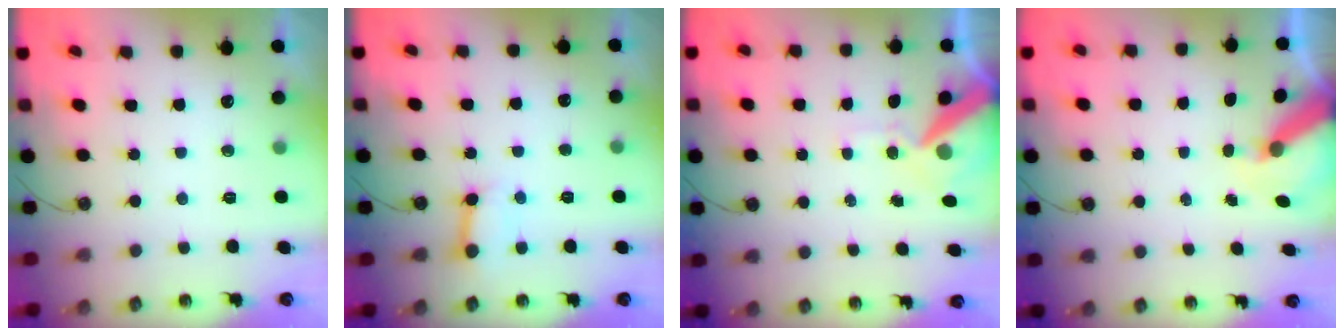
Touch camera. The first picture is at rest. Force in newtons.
{"total": 5.9, "press": 5.9, "slide": 0.3}
{"total": 11.7, "press": 11.6, "slide": 1.5}
{"total": 7.8, "press": 7.8, "slide": 0.6}